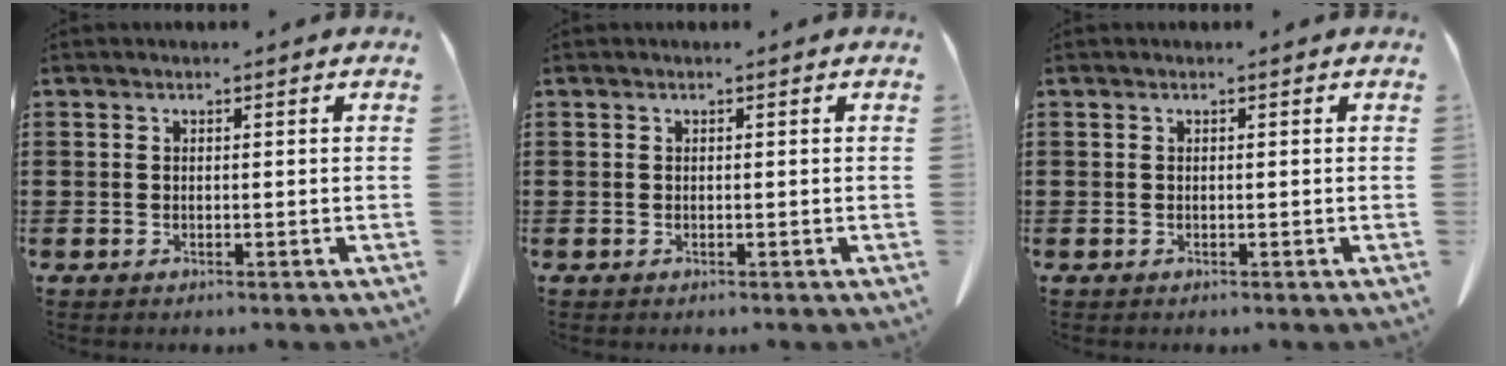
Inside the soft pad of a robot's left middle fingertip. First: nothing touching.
{"total": 0.0}
{"total": 0.0}